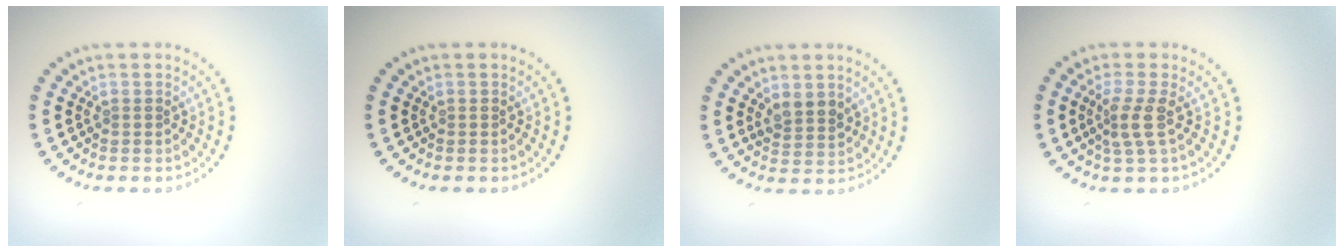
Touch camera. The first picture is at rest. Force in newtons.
{"total": 0.0}
{"total": 2.1, "press": 1.9, "slide": 0.7}
{"total": 2.3, "press": 1.6, "slide": 1.6}